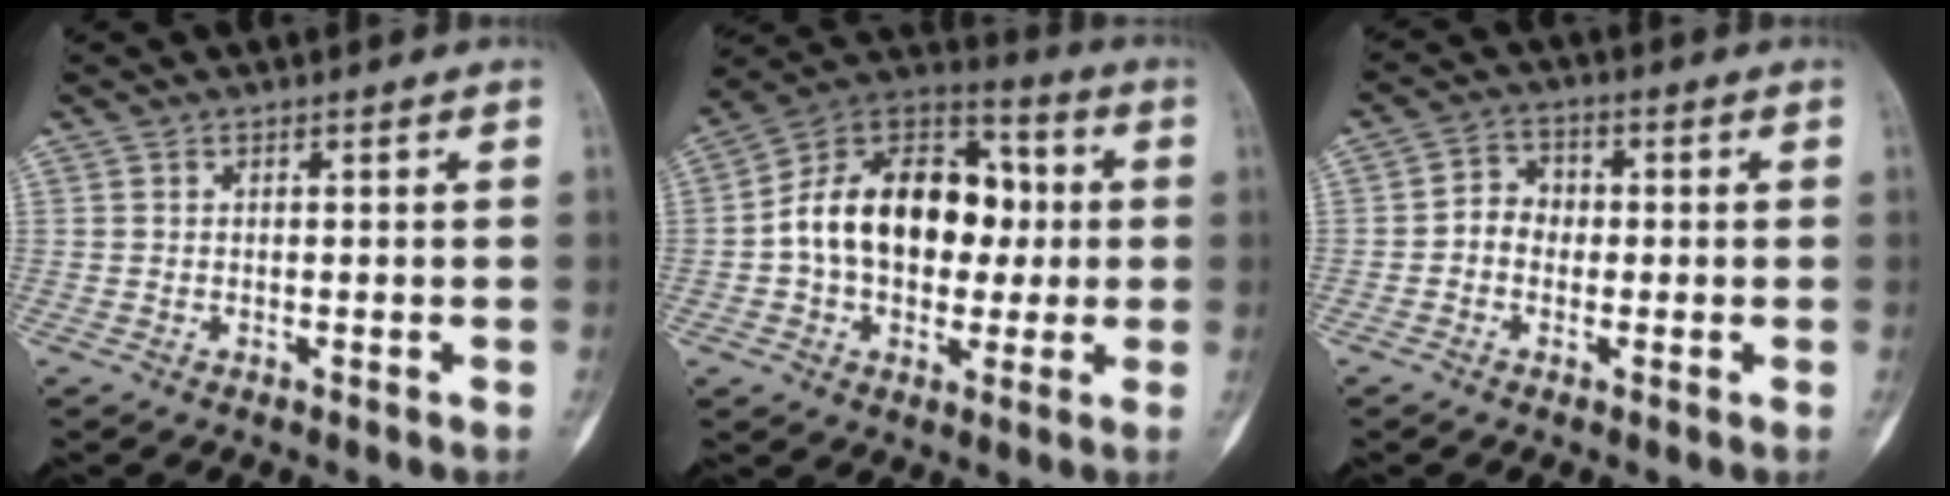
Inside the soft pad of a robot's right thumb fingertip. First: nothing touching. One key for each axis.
{"total": 20.4, "fx": 0.5, "fy": 14.1, "fz": 14.7, "tx": -0.202, "ty": 0.036, "tz": 0.002}
{"total": 4.6, "fx": -0.7, "fy": 4.0, "fz": 2.2, "tx": -0.010, "ty": 0.019, "tz": -0.025}